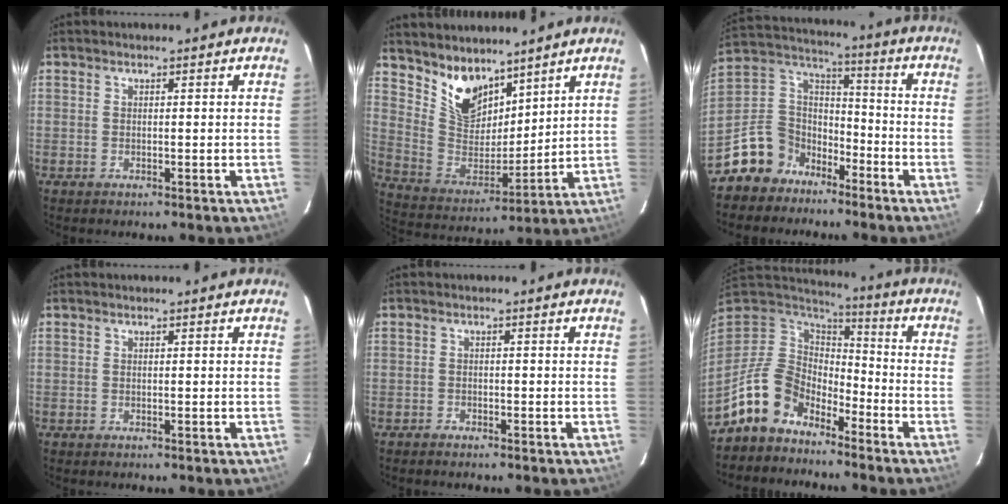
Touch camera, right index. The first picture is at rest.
{"total": 11.8, "force": [8.8, 6.2, 4.8], "torque": [-0.095, 0.000, 0.184]}
{"total": 11.6, "force": [-7.8, 8.3, 2.1], "torque": [-0.067, 0.058, -0.144]}
{"total": 0.0}
{"total": 1.2, "force": [-1.1, 0.3, 0.1], "torque": [-0.012, 0.002, -0.021]}
{"total": 12.5, "force": [-9.3, 7.4, 3.9], "torque": [-0.096, 0.020, -0.170]}